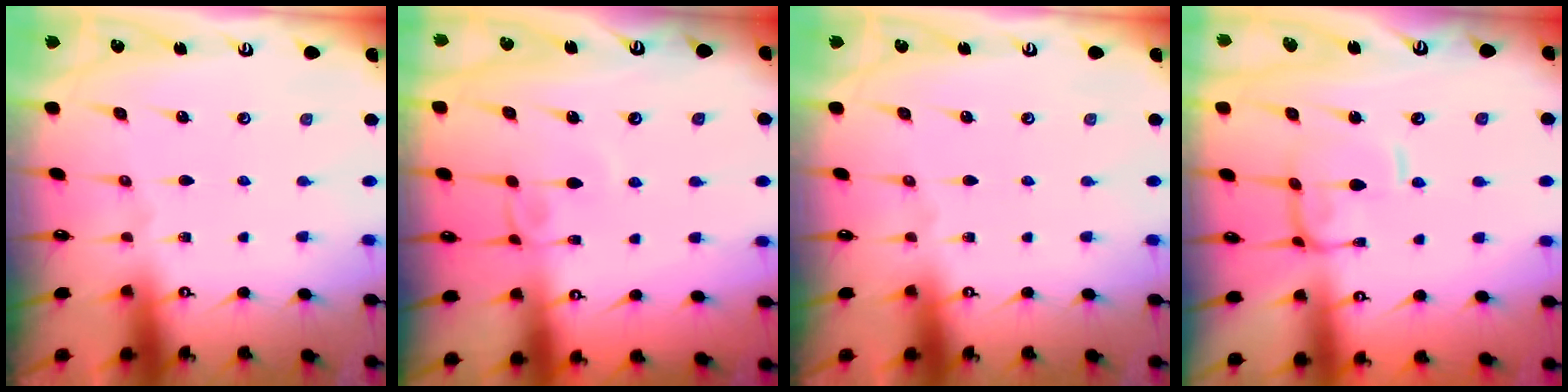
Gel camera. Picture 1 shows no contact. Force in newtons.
{"total": 2.9, "press": 2.9, "slide": 0.3}
{"total": 0.0}
{"total": 2.6, "press": 2.5, "slide": 0.6}